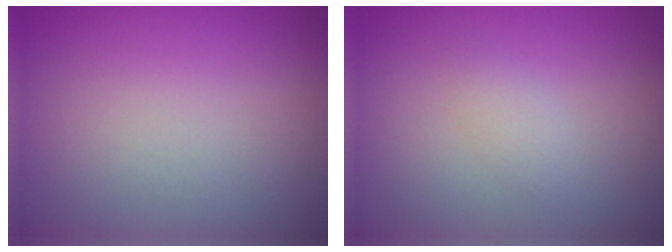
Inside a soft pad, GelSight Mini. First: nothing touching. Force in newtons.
{"total": 1.2, "press": 1.2, "slide": 0.1}